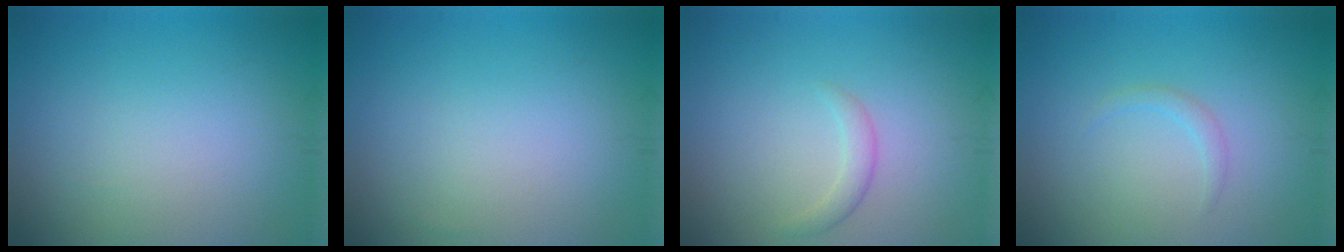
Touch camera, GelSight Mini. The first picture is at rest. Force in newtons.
{"total": 0.0}
{"total": 1.3, "press": 1.3, "slide": 0.1}
{"total": 0.9, "press": 0.9, "slide": 0.1}